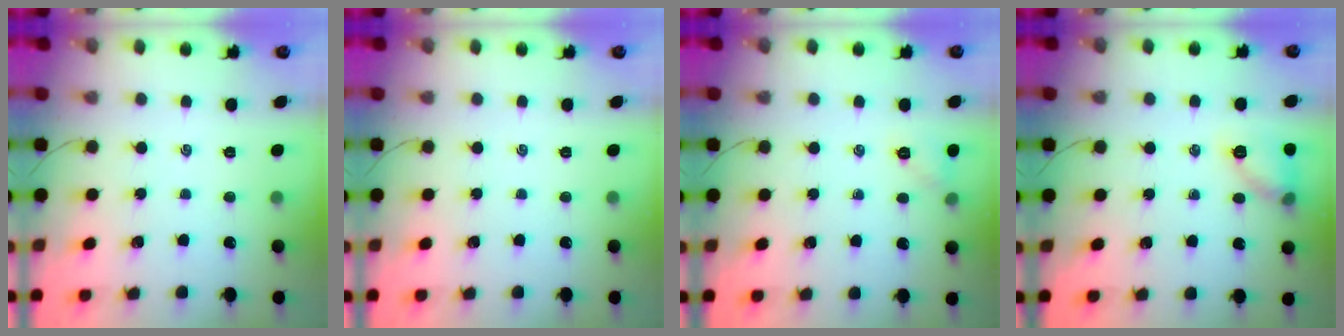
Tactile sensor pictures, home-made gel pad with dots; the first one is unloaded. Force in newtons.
{"total": 0.0}
{"total": 5.0, "press": 4.7, "slide": 1.5}
{"total": 10.5, "press": 10.5, "slide": 0.6}